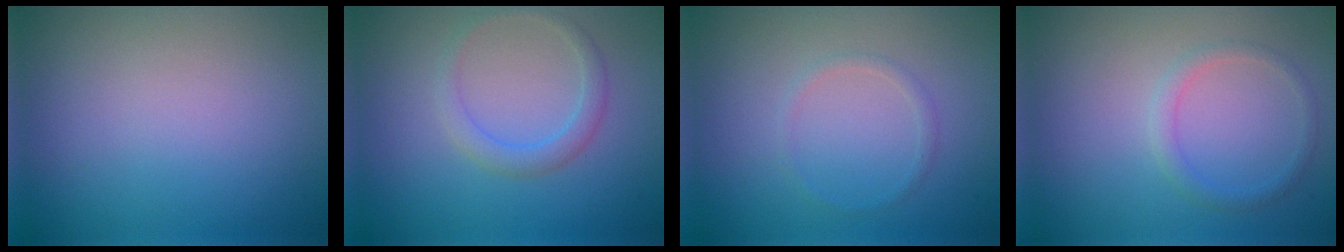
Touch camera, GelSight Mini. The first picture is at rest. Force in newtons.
{"total": 1.9, "press": 1.9, "slide": 0.1}
{"total": 0.9, "press": 0.9, "slide": 0.1}
{"total": 1.4, "press": 1.4, "slide": 0.1}